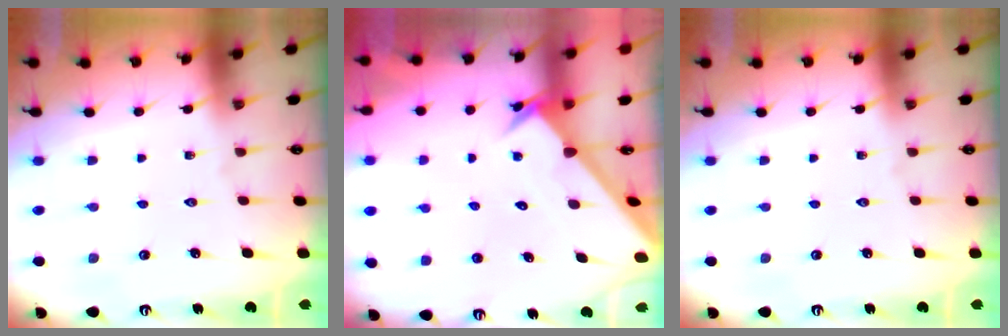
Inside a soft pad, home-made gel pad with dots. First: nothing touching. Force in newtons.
{"total": 2.5, "press": 2.5, "slide": 0.2}
{"total": 0.0}